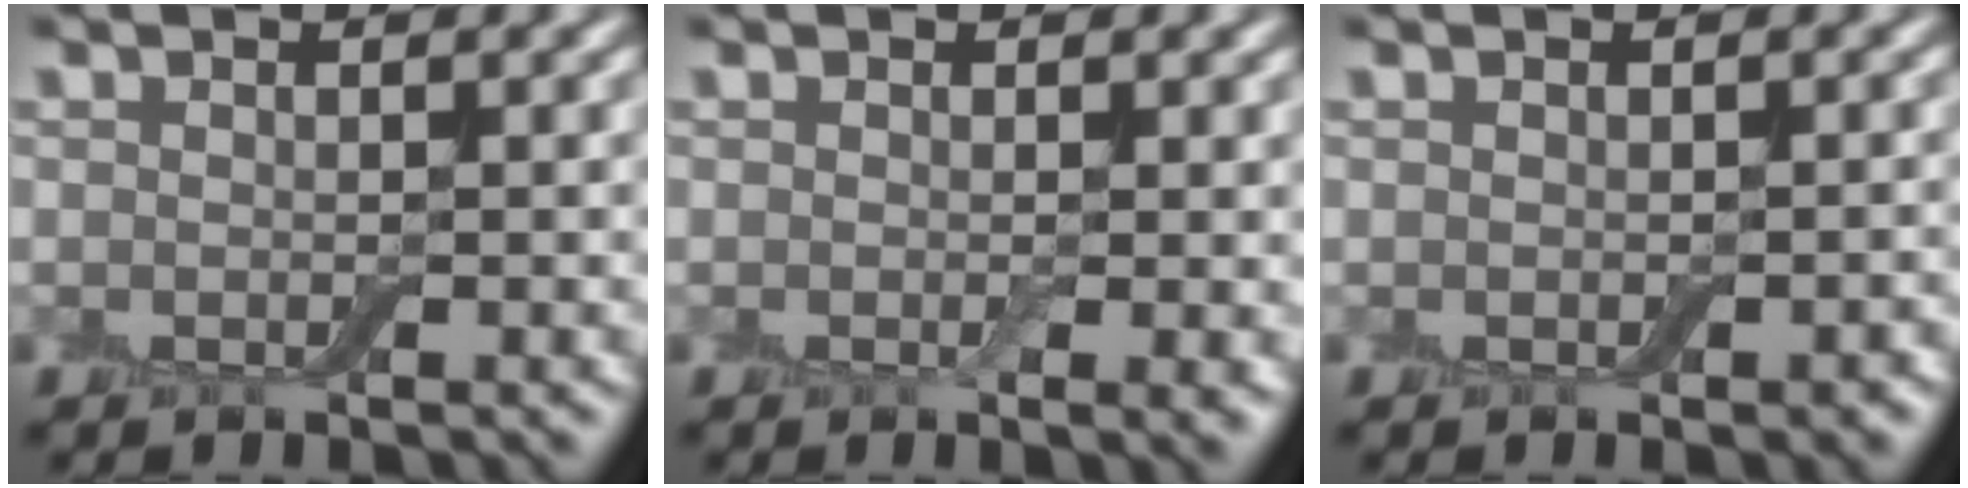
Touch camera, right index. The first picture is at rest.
{"total": 1.4, "force": [0.1, 0.1, 1.4], "torque": [-0.019, -0.005, -0.001]}
{"total": 0.9, "force": [-0.2, 0.5, 0.7], "torque": [-0.012, -0.002, -0.002]}